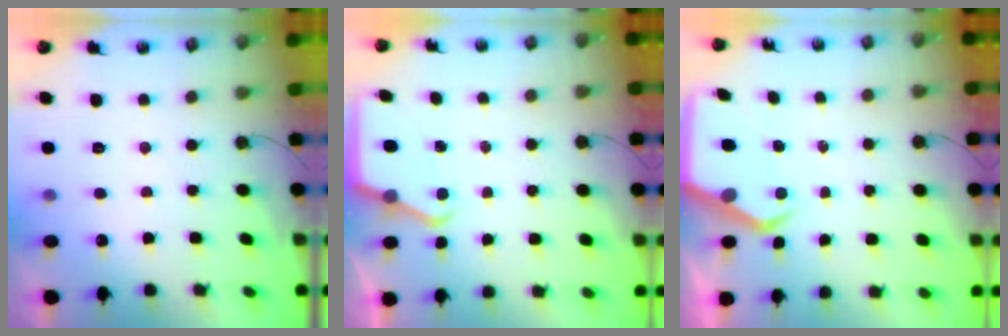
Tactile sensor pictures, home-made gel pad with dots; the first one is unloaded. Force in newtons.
{"total": 5.1, "press": 5.1, "slide": 0.7}
{"total": 6.6, "press": 6.6, "slide": 0.7}